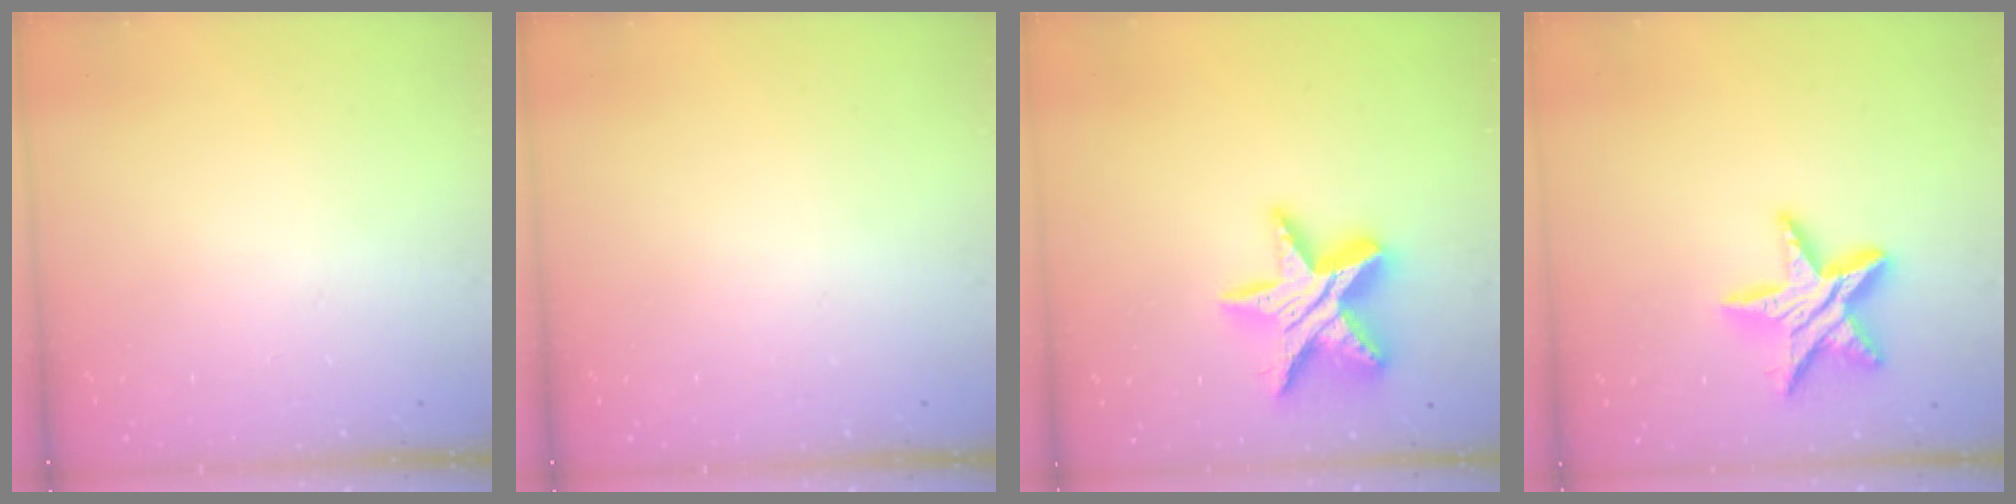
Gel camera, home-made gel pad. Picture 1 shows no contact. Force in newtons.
{"total": 0.0}
{"total": 17.0, "press": 16.9, "slide": 1.4}
{"total": 15.1, "press": 15.0, "slide": 1.4}